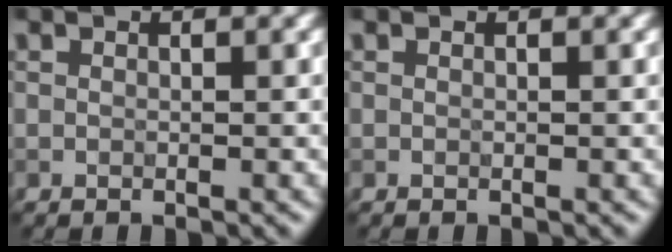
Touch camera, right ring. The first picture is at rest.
{"total": 0.0}